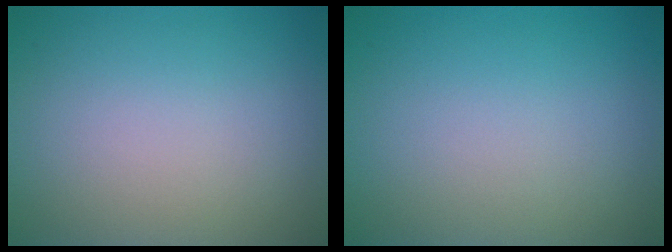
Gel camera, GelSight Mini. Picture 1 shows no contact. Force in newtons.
{"total": 0.0}